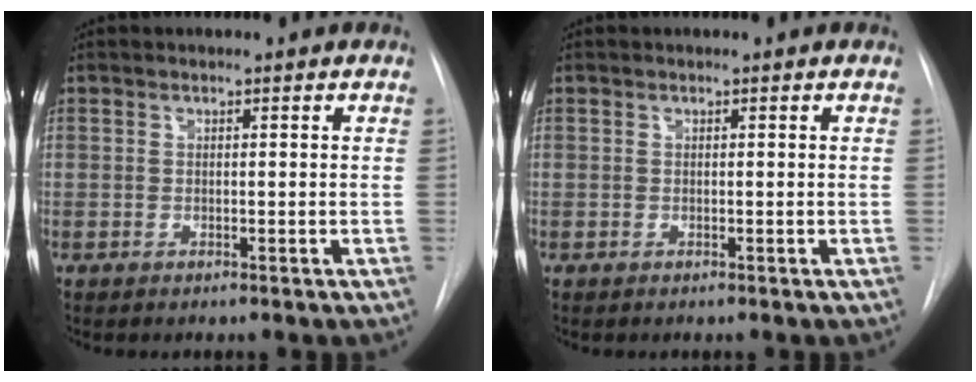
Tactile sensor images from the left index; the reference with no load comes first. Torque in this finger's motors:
{"motor_torque": [0.00, 0.00, 0.00, 0.00]}